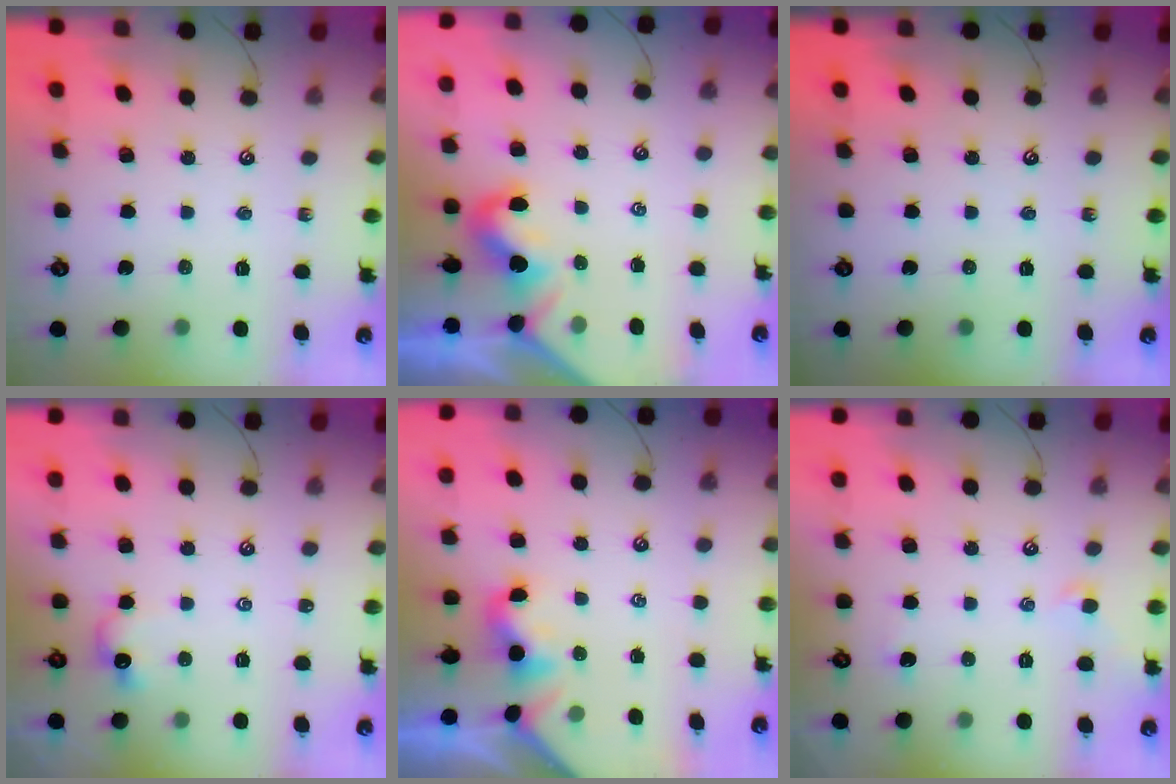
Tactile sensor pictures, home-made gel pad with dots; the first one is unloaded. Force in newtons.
{"total": 2.0, "press": 1.9, "slide": 0.6}
{"total": 0.0}
{"total": 1.5, "press": 1.4, "slide": 0.5}
{"total": 2.0, "press": 2.0, "slide": 0.5}
{"total": 1.0, "press": 0.9, "slide": 0.6}